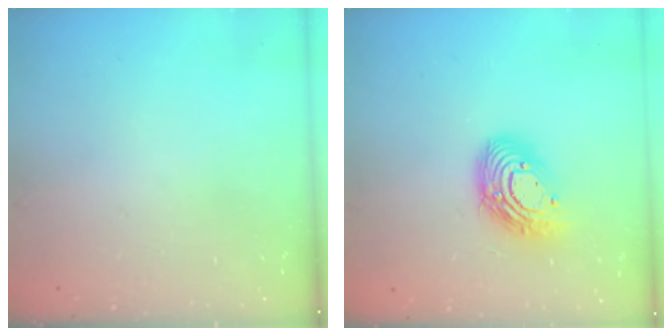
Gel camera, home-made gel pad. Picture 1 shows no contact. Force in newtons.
{"total": 13.7, "press": 13.7, "slide": 1.2}